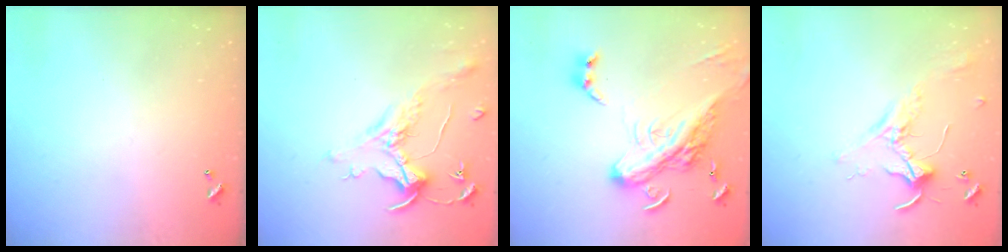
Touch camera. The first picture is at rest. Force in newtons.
{"total": 1.5, "press": 1.3, "slide": 0.7}
{"total": 10.0, "press": 9.8, "slide": 2.3}
{"total": 2.1, "press": 2.1, "slide": 0.5}